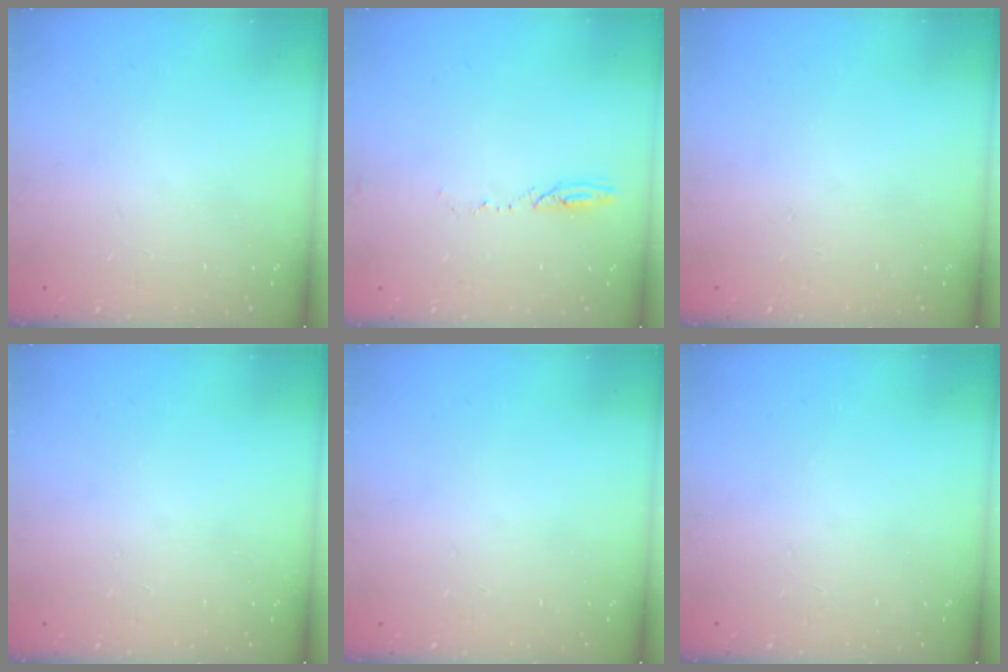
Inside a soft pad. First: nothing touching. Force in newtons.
{"total": 4.7, "press": 4.7, "slide": 0.5}
{"total": 0.0}
{"total": 0.0}
{"total": 3.0, "press": 2.9, "slide": 1.0}
{"total": 0.0}